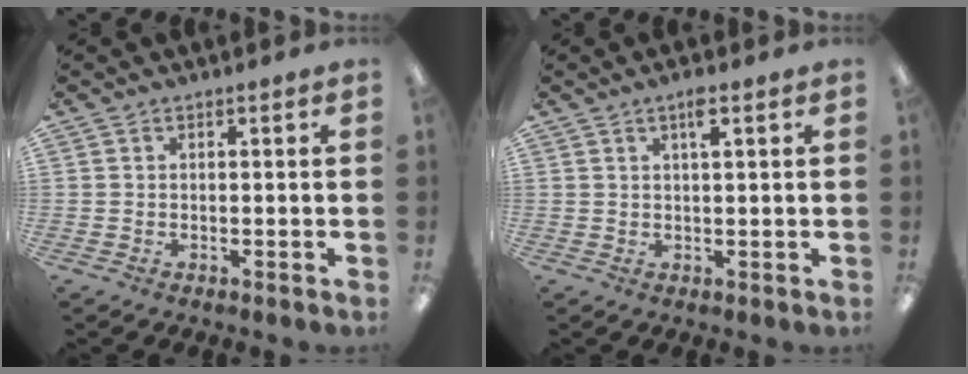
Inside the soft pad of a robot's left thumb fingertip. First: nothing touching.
{"total": 2.9, "force": [1.7, 0.4, 2.3], "torque": [-0.034, -0.004, 0.024]}